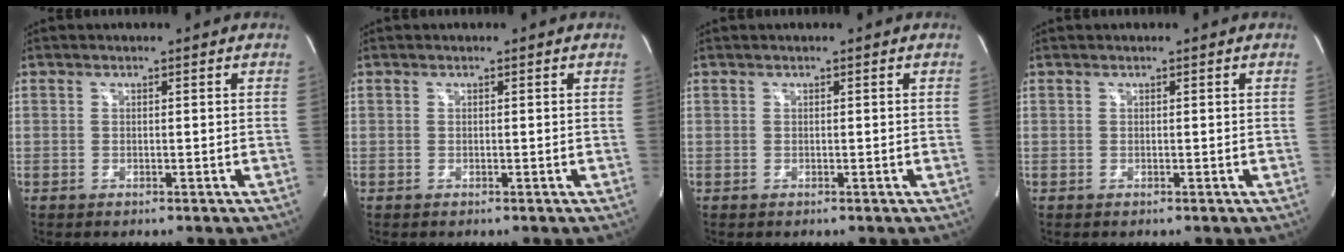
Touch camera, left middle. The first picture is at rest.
{"total": 0.0}
{"total": 0.0}
{"total": 0.0}